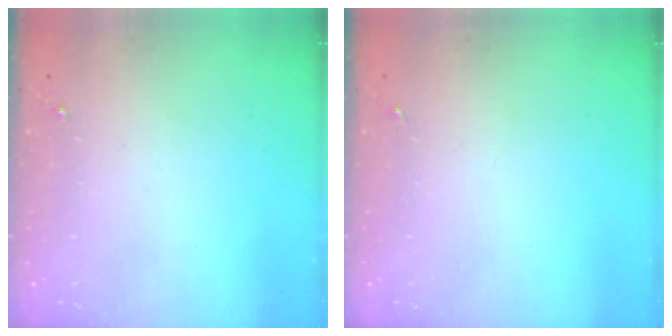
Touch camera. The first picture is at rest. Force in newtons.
{"total": 0.0}